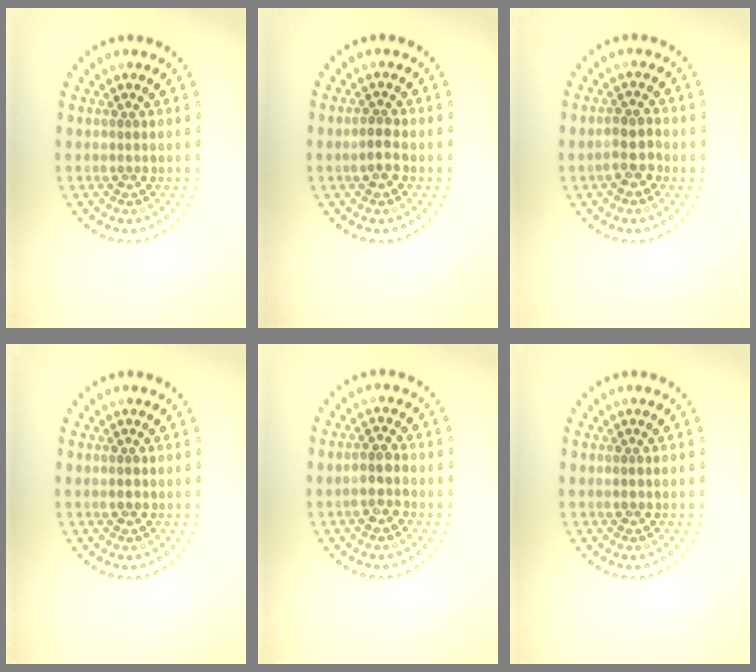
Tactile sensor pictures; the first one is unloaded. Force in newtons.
{"total": 1.8, "press": 1.7, "slide": 0.6}
{"total": 2.2, "press": 2.1, "slide": 0.7}
{"total": 1.2, "press": 1.2, "slide": 0.1}
{"total": 2.2, "press": 2.1, "slide": 0.7}
{"total": 0.8, "press": 0.8, "slide": 0.2}